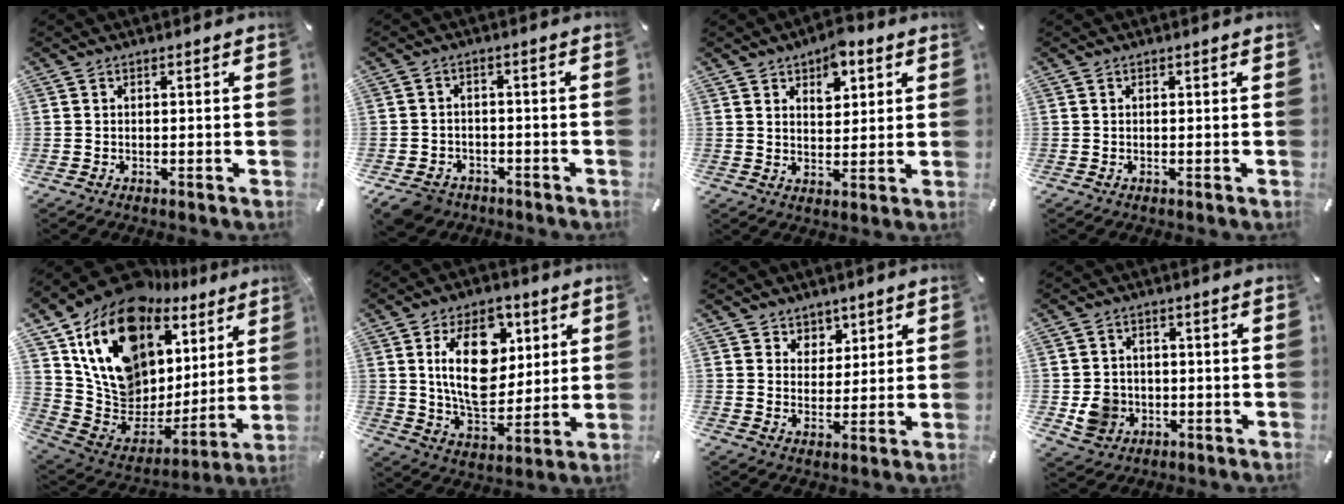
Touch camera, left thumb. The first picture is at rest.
{"total": 5.0, "force": [-3.4, 3.5, 1.2], "torque": [-0.036, 0.015, -0.067]}
{"total": 6.5, "force": [3.7, 4.3, 3.2], "torque": [-0.028, -0.011, 0.058]}
{"total": 0.0}
{"total": 17.9, "force": [10.4, 12.2, 7.9], "torque": [-0.133, -0.095, 0.199]}
{"total": 17.4, "force": [5.1, 11.6, 11.9], "torque": [-0.200, -0.003, 0.087]}
{"total": 5.7, "force": [3.5, 4.5, -0.4], "torque": [0.008, -0.025, 0.062]}
{"total": 6.8, "force": [-1.1, 6.4, 2.1], "torque": [-0.031, 0.008, -0.019]}